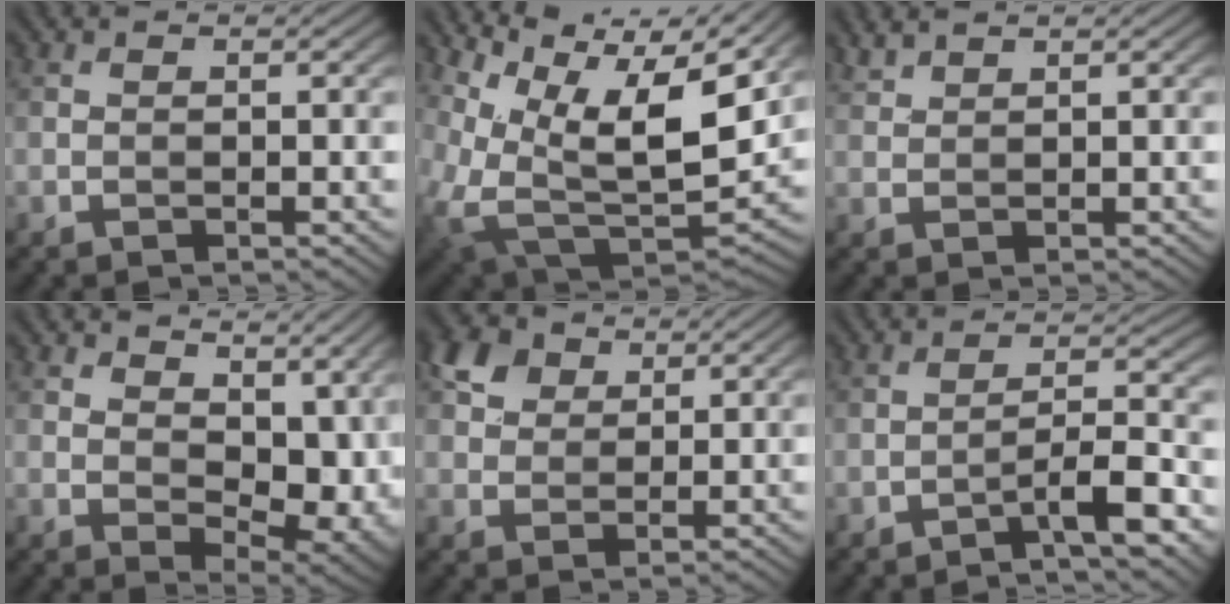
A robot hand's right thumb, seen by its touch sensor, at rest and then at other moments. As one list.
[{"total": 14.6, "force": [7.5, 6.8, 10.6], "torque": [-0.236, 0.007, 0.138]}, {"total": 1.7, "force": [1.6, 0.3, 0.5], "torque": [-0.016, 0.005, 0.038]}, {"total": 11.4, "force": [3.9, 6.2, 8.7], "torque": [-0.129, -0.010, 0.077]}, {"total": 5.2, "force": [2.7, 3.7, 2.5], "torque": [-0.061, 0.008, 0.051]}, {"total": 5.3, "force": [-3.4, 0.7, 4.0], "torque": [-0.057, 0.020, -0.066]}]